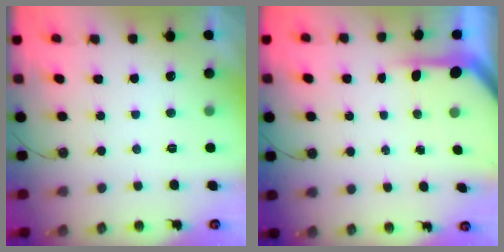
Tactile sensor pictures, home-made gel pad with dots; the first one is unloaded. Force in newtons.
{"total": 4.2, "press": 4.2, "slide": 0.4}